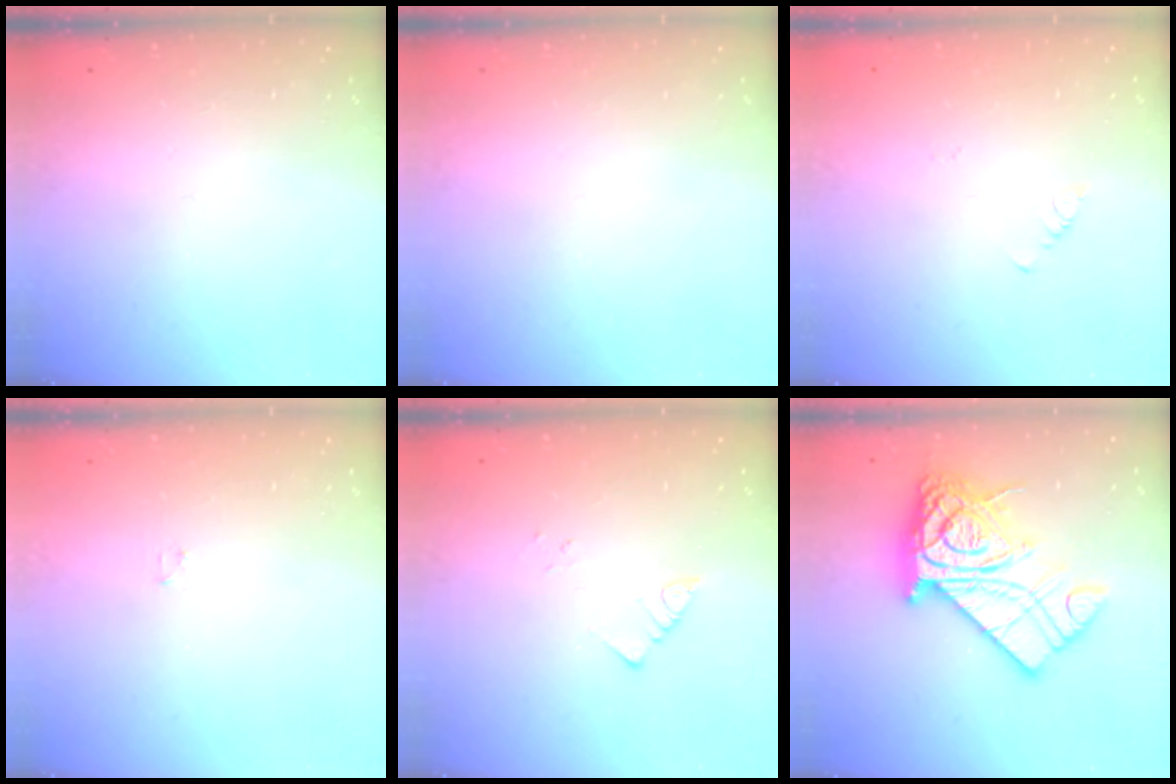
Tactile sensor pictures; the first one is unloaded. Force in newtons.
{"total": 0.0}
{"total": 1.9, "press": 1.9, "slide": 0.4}
{"total": 1.2, "press": 1.2, "slide": 0.2}
{"total": 2.8, "press": 2.8, "slide": 0.2}
{"total": 19.9, "press": 19.8, "slide": 2.2}